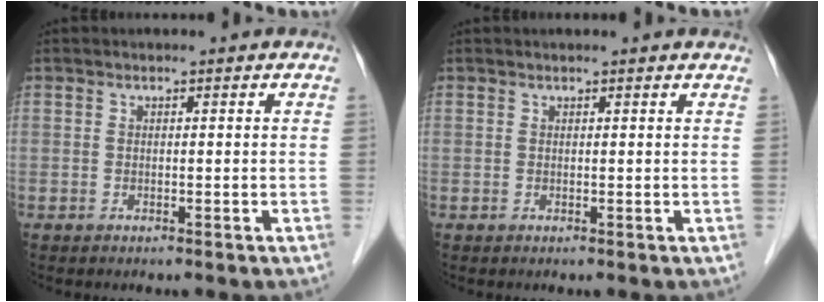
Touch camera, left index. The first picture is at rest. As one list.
[{"total": 3.4, "force": [3.2, 0.3, 1.2], "torque": [-0.016, 0.018, 0.030]}]